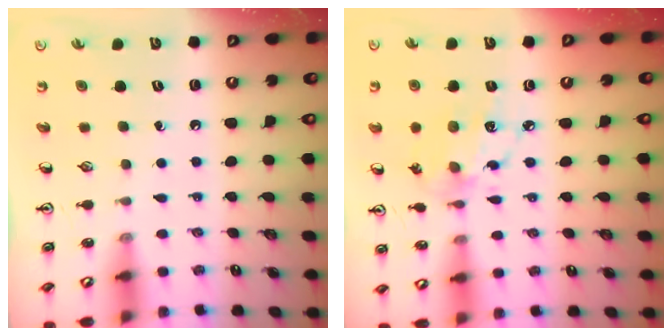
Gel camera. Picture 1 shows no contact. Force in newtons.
{"total": 10.0, "press": 9.9, "slide": 0.6}